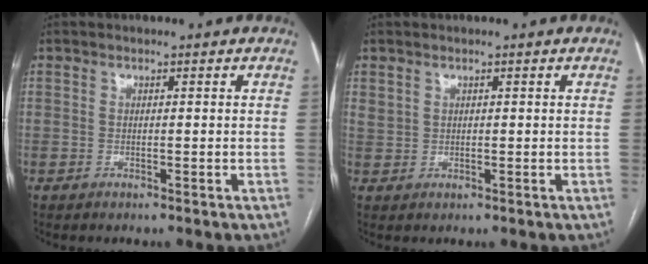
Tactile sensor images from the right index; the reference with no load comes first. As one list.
[{"total": 1.4, "force": [0.9, 1.0, 0.4], "torque": [-0.006, 0.006, 0.021]}]